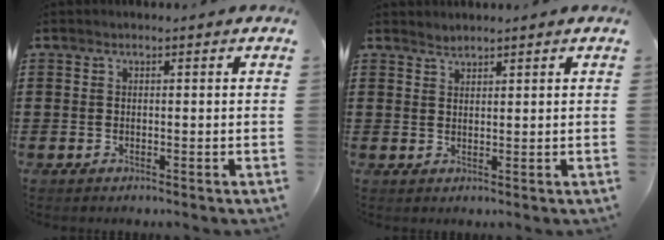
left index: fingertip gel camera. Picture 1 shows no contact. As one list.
[{"total": 1.2, "force": [1.2, 0.0, 0.0], "torque": [-0.003, -0.001, 0.024]}]